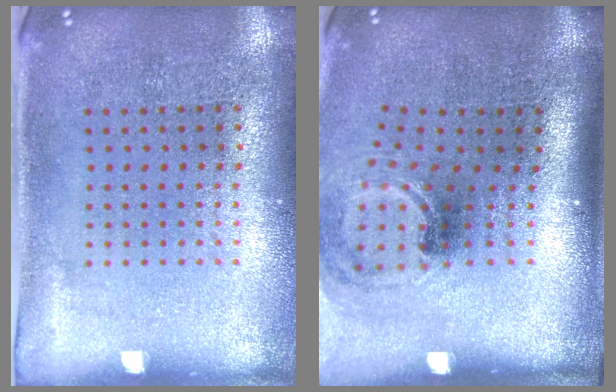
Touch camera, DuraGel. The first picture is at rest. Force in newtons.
{"total": 1.6, "press": 1.2, "slide": 1.1}